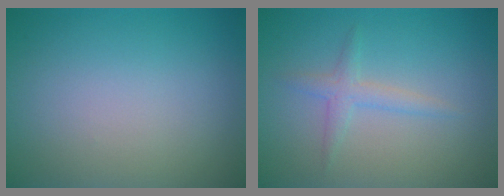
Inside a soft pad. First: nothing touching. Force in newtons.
{"total": 1.7, "press": 1.7, "slide": 0.1}